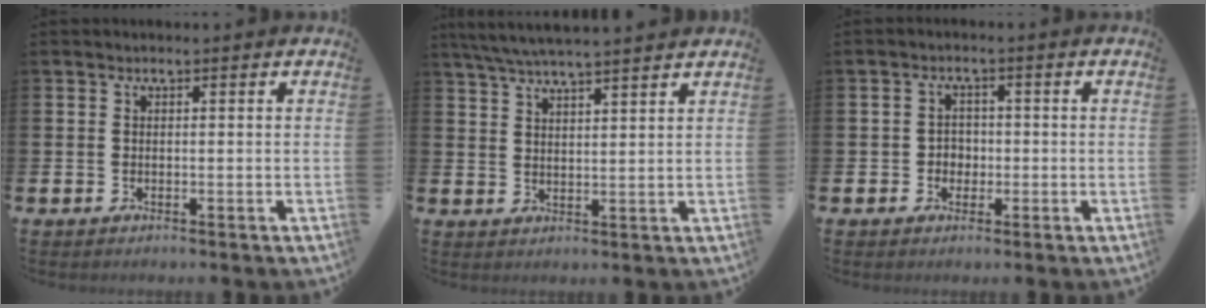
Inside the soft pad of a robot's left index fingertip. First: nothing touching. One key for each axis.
{"total": 5.1, "fx": 4.8, "fy": -0.2, "fz": 1.7, "tx": -0.055, "ty": -0.014, "tz": 0.089}
{"total": 2.3, "fx": -0.5, "fy": 2.1, "fz": 0.7, "tx": -0.008, "ty": 0.003, "tz": -0.016}